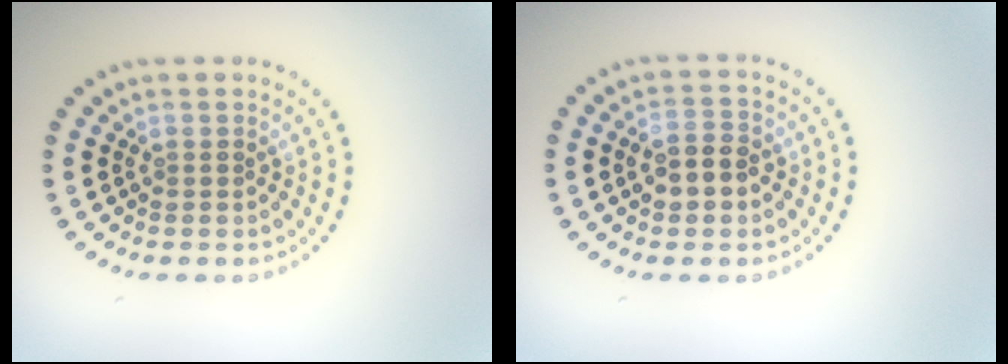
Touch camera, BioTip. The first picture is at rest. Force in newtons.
{"total": 2.9, "press": 2.9, "slide": 0.4}